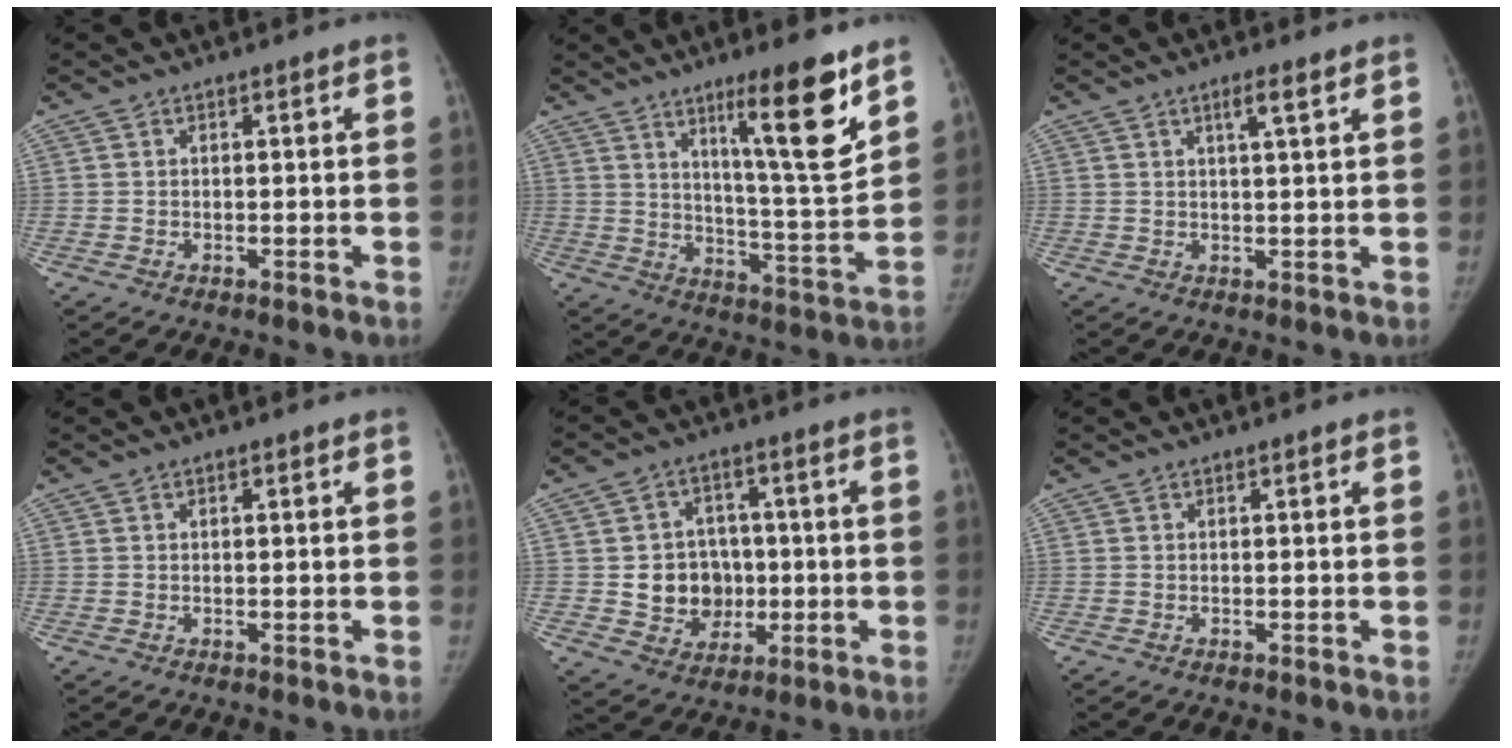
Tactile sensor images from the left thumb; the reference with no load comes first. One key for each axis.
{"total": 15.8, "fx": 9.3, "fy": 1.6, "fz": 12.6, "tx": -0.180, "ty": -0.067, "tz": 0.154}
{"total": 3.1, "fx": 1.7, "fy": 0.2, "fz": 2.6, "tx": -0.046, "ty": -0.008, "tz": 0.030}
{"total": 0.5, "fx": 0.2, "fy": 0.2, "fz": 0.5, "tx": -0.010, "ty": 0.001, "tz": 0.003}
{"total": 10.0, "fx": -0.6, "fy": 8.9, "fz": 4.5, "tx": -0.025, "ty": 0.007, "tz": -0.001}
{"total": 0.0}